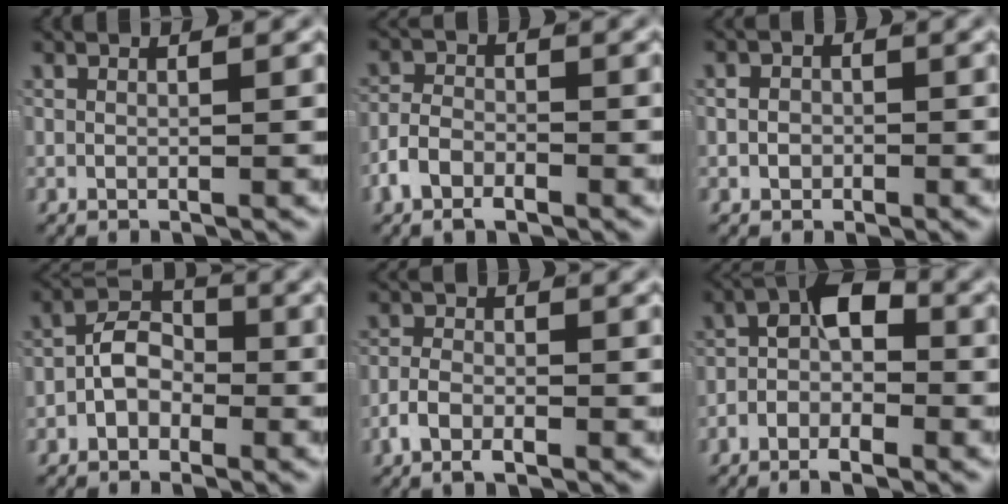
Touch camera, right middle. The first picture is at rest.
{"total": 3.2, "force": [-2.0, 1.9, 1.7], "torque": [-0.024, 0.003, -0.043]}
{"total": 1.5, "force": [-0.7, 1.2, 0.3], "torque": [0.006, 0.001, -0.015]}
{"total": 3.7, "force": [-1.2, 2.7, 2.2], "torque": [-0.024, 0.000, -0.029]}
{"total": 2.4, "force": [-1.4, 1.2, 1.5], "torque": [-0.026, 0.000, -0.032]}
{"total": 5.2, "force": [-1.6, 2.8, 4.1], "torque": [-0.060, 0.001, -0.036]}